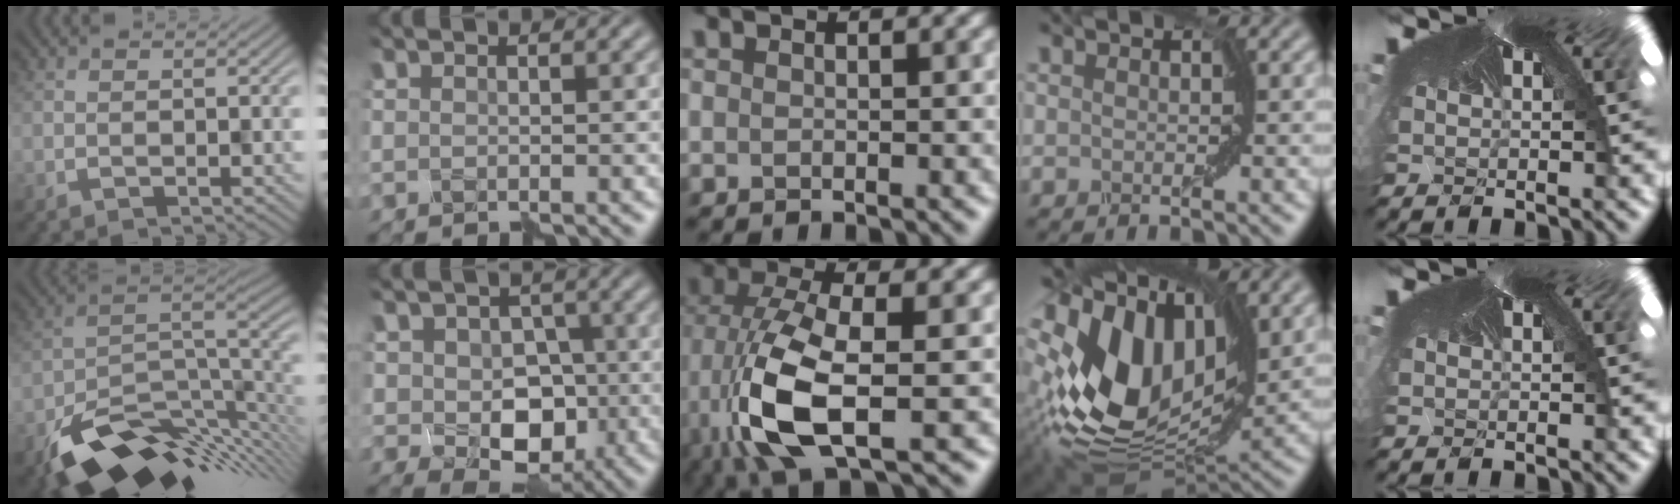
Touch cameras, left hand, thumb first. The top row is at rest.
{"thumb": {"total": 12.1, "force": [-6.6, 5.7, 8.4], "torque": [-0.152, -0.028, -0.094]}, "index": {"total": 5.6, "force": [-1.4, 4.2, 3.3], "torque": [-0.051, -0.006, -0.026]}, "middle": {"total": 9.0, "force": [-1.5, 3.7, 8.0], "torque": [-0.193, -0.004, -0.035]}, "ring": {"total": 12.9, "force": [1.3, 8.3, 9.8], "torque": [-0.221, -0.010, 0.028]}}